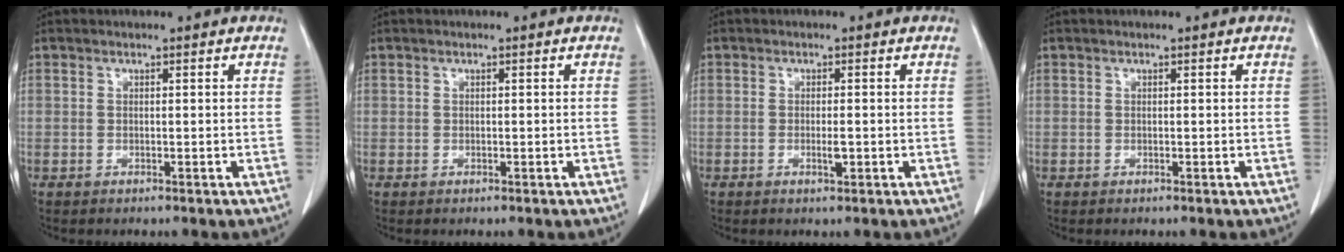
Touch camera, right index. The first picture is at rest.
{"total": 0.0}
{"total": 0.8, "force": [-0.4, -0.1, 0.7], "torque": [-0.016, 0.001, -0.005]}
{"total": 0.0}